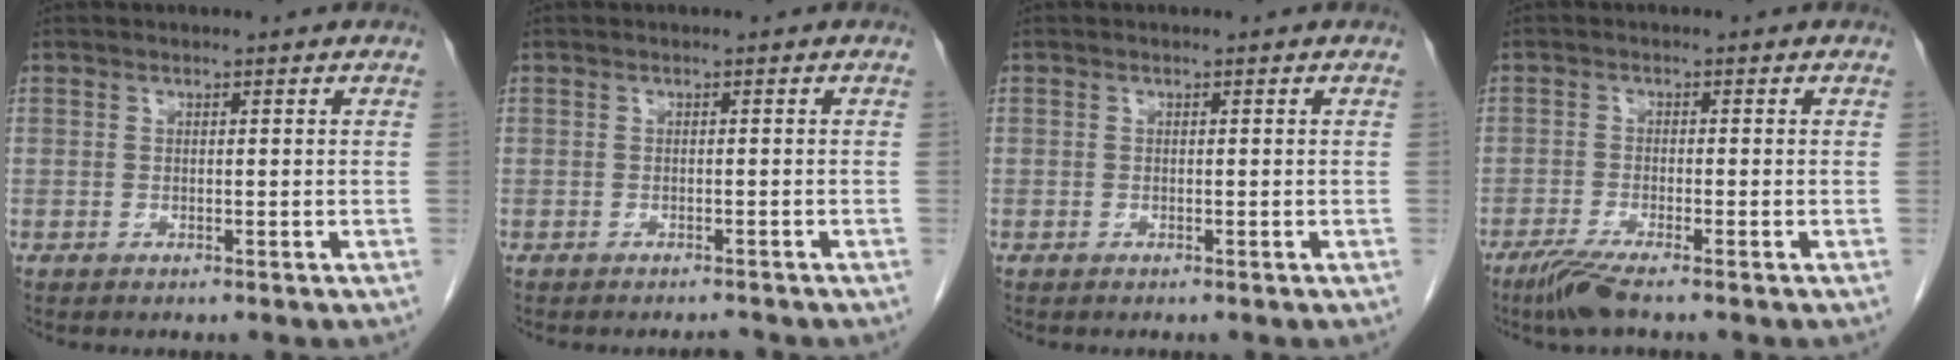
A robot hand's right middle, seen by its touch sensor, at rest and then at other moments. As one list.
[{"total": 1.1, "force": [-1.1, 0.0, 0.1], "torque": [-0.007, -0.006, -0.011]}, {"total": 0.0}, {"total": 4.2, "force": [-3.1, -0.1, 2.8], "torque": [-0.060, -0.013, -0.063]}]